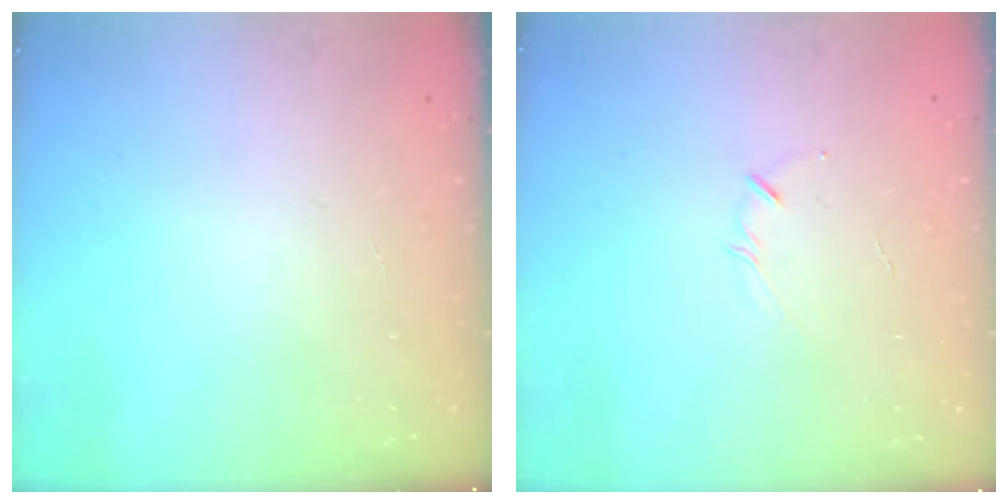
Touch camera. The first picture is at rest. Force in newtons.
{"total": 2.4, "press": 2.3, "slide": 0.5}